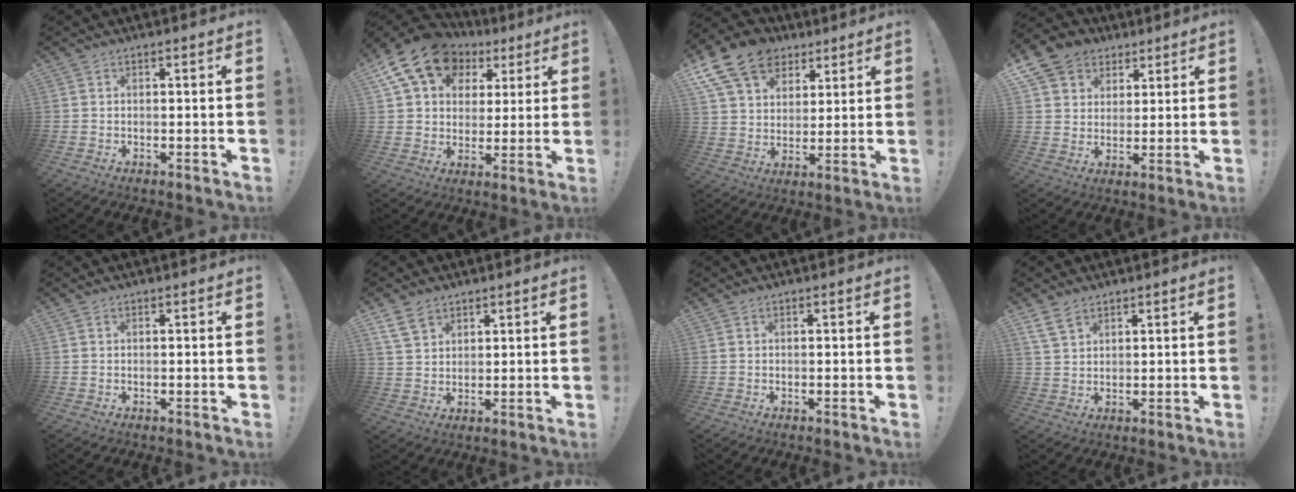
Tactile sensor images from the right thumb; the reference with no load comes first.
{"total": 17.5, "force": [9.1, 12.2, 8.6], "torque": [-0.148, -0.041, 0.174]}
{"total": 16.9, "force": [9.3, 11.9, 7.5], "torque": [-0.125, -0.046, 0.180]}
{"total": 10.5, "force": [5.1, 8.6, 3.1], "torque": [-0.051, -0.026, 0.105]}
{"total": 0.0}
{"total": 6.9, "force": [4.7, 4.2, 2.8], "torque": [-0.062, -0.013, 0.096]}
{"total": 0.0}
{"total": 5.7, "force": [3.9, 3.1, 2.8], "torque": [-0.056, -0.010, 0.078]}